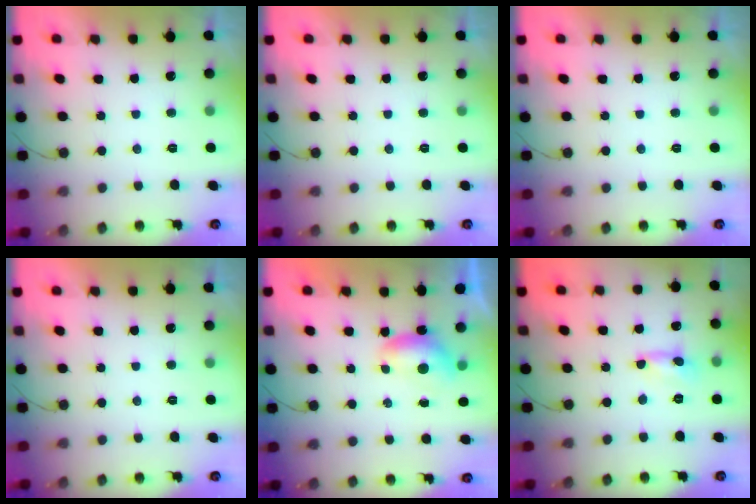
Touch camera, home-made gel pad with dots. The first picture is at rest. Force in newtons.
{"total": 0.0}
{"total": 0.0}
{"total": 0.0}
{"total": 5.2, "press": 5.2, "slide": 0.7}
{"total": 0.8, "press": 0.7, "slide": 0.1}